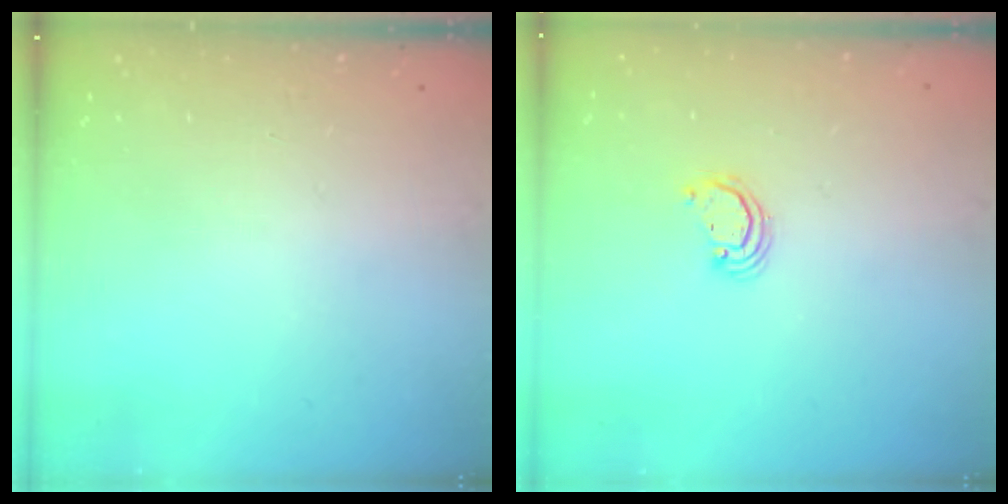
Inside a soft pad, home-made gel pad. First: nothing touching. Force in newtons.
{"total": 2.2, "press": 2.2, "slide": 0.2}